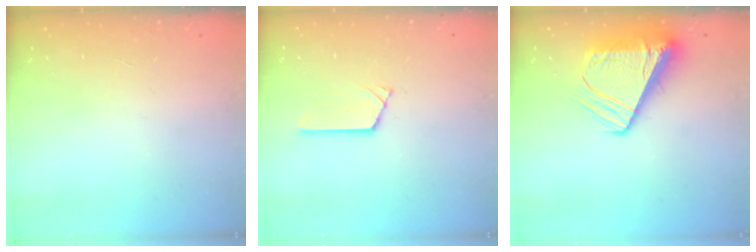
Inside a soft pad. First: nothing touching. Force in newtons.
{"total": 2.4, "press": 2.4, "slide": 0.1}
{"total": 11.3, "press": 11.2, "slide": 1.1}